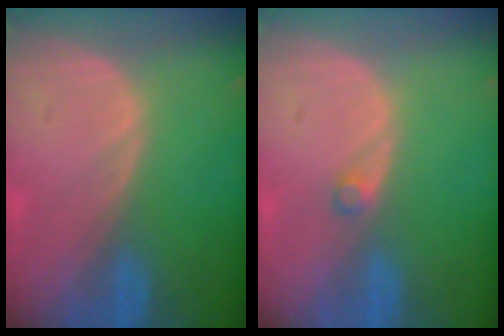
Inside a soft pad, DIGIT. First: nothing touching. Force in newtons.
{"total": 1.0, "press": 1.0, "slide": 0.2}